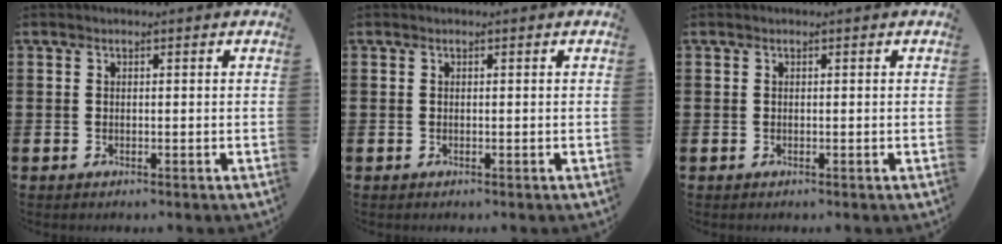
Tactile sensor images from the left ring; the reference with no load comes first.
{"total": 0.0}
{"total": 0.0}